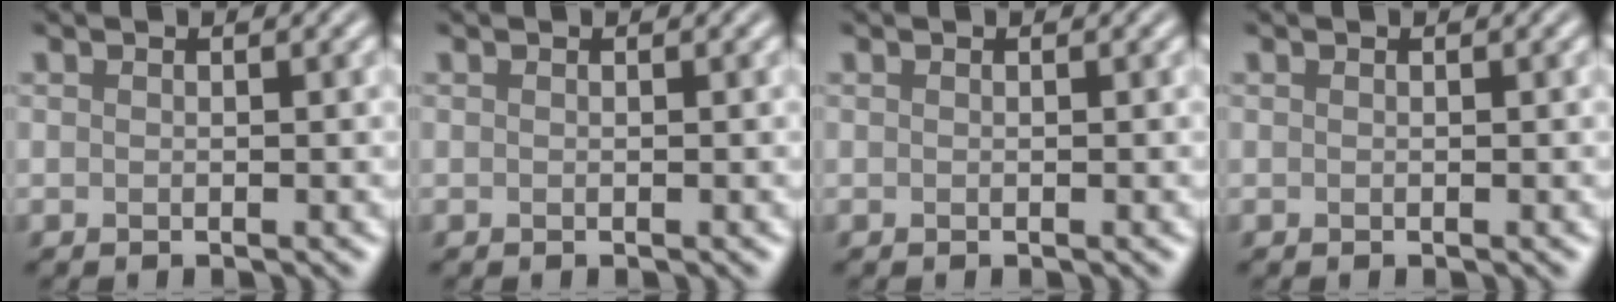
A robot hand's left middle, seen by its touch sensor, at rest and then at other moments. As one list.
[{"total": 0.0}, {"total": 0.0}, {"total": 0.0}]